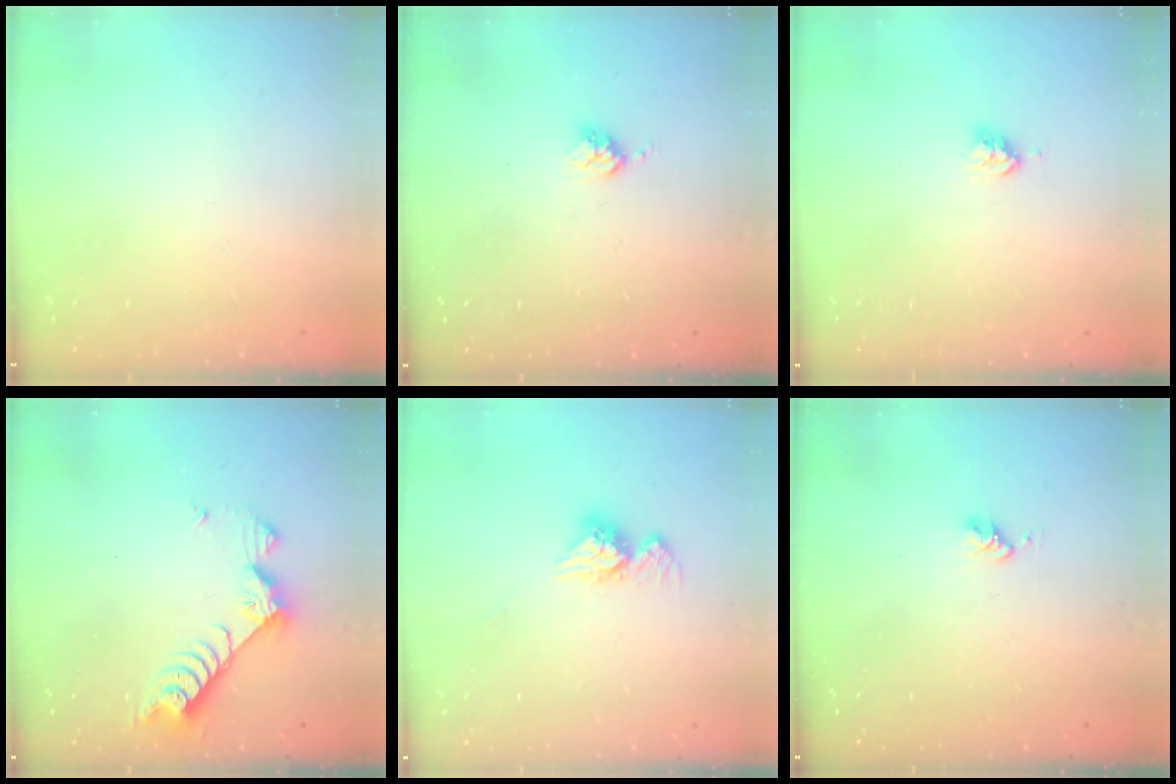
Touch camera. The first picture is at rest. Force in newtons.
{"total": 3.7, "press": 3.6, "slide": 0.5}
{"total": 4.0, "press": 3.9, "slide": 0.4}
{"total": 7.6, "press": 7.6, "slide": 0.6}
{"total": 11.1, "press": 11.0, "slide": 0.9}
{"total": 2.8, "press": 2.8, "slide": 0.3}